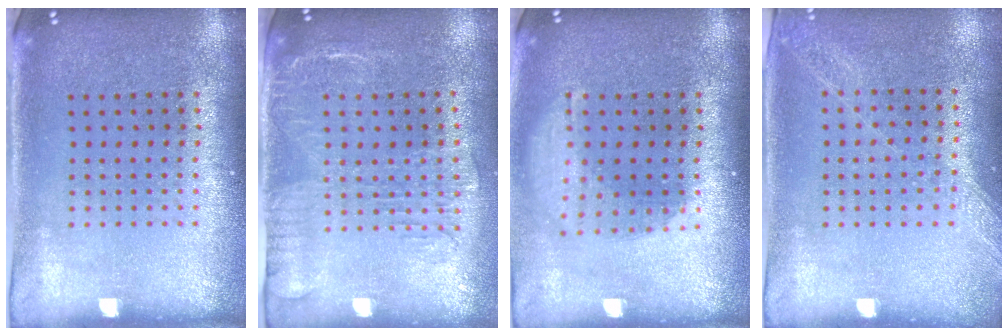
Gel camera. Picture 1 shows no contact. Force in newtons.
{"total": 2.0, "press": 1.6, "slide": 1.2}
{"total": 1.6, "press": 1.2, "slide": 1.0}
{"total": 1.3, "press": 1.2, "slide": 0.2}